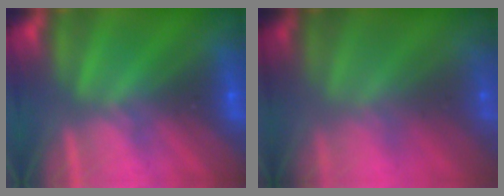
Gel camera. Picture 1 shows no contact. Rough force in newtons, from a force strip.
{"total": 7.3}